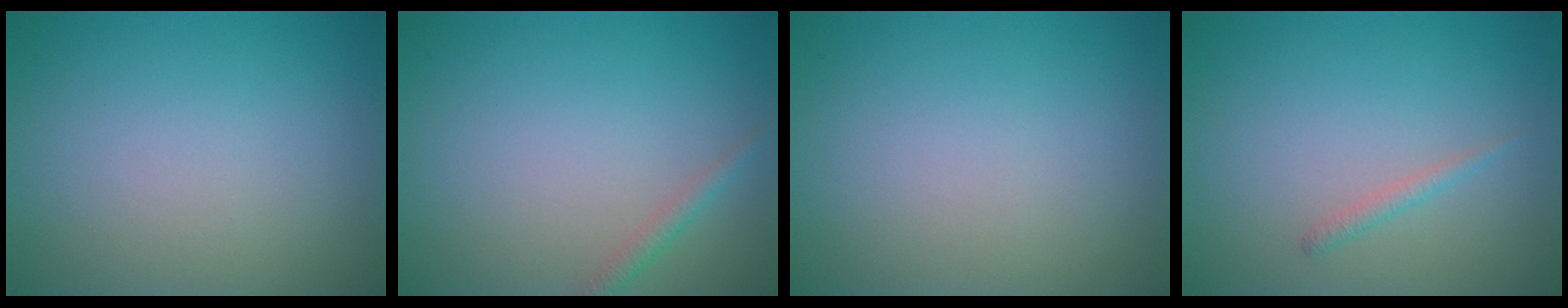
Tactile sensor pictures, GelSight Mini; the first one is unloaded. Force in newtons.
{"total": 1.2, "press": 1.2, "slide": 0.1}
{"total": 0.0}
{"total": 0.9, "press": 0.9, "slide": 0.0}